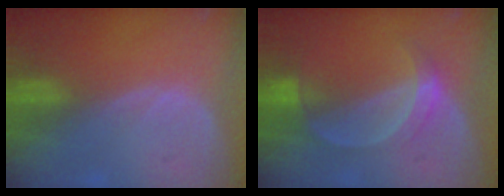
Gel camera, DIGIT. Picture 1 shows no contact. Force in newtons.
{"total": 5.3, "press": 4.7, "slide": 2.3}